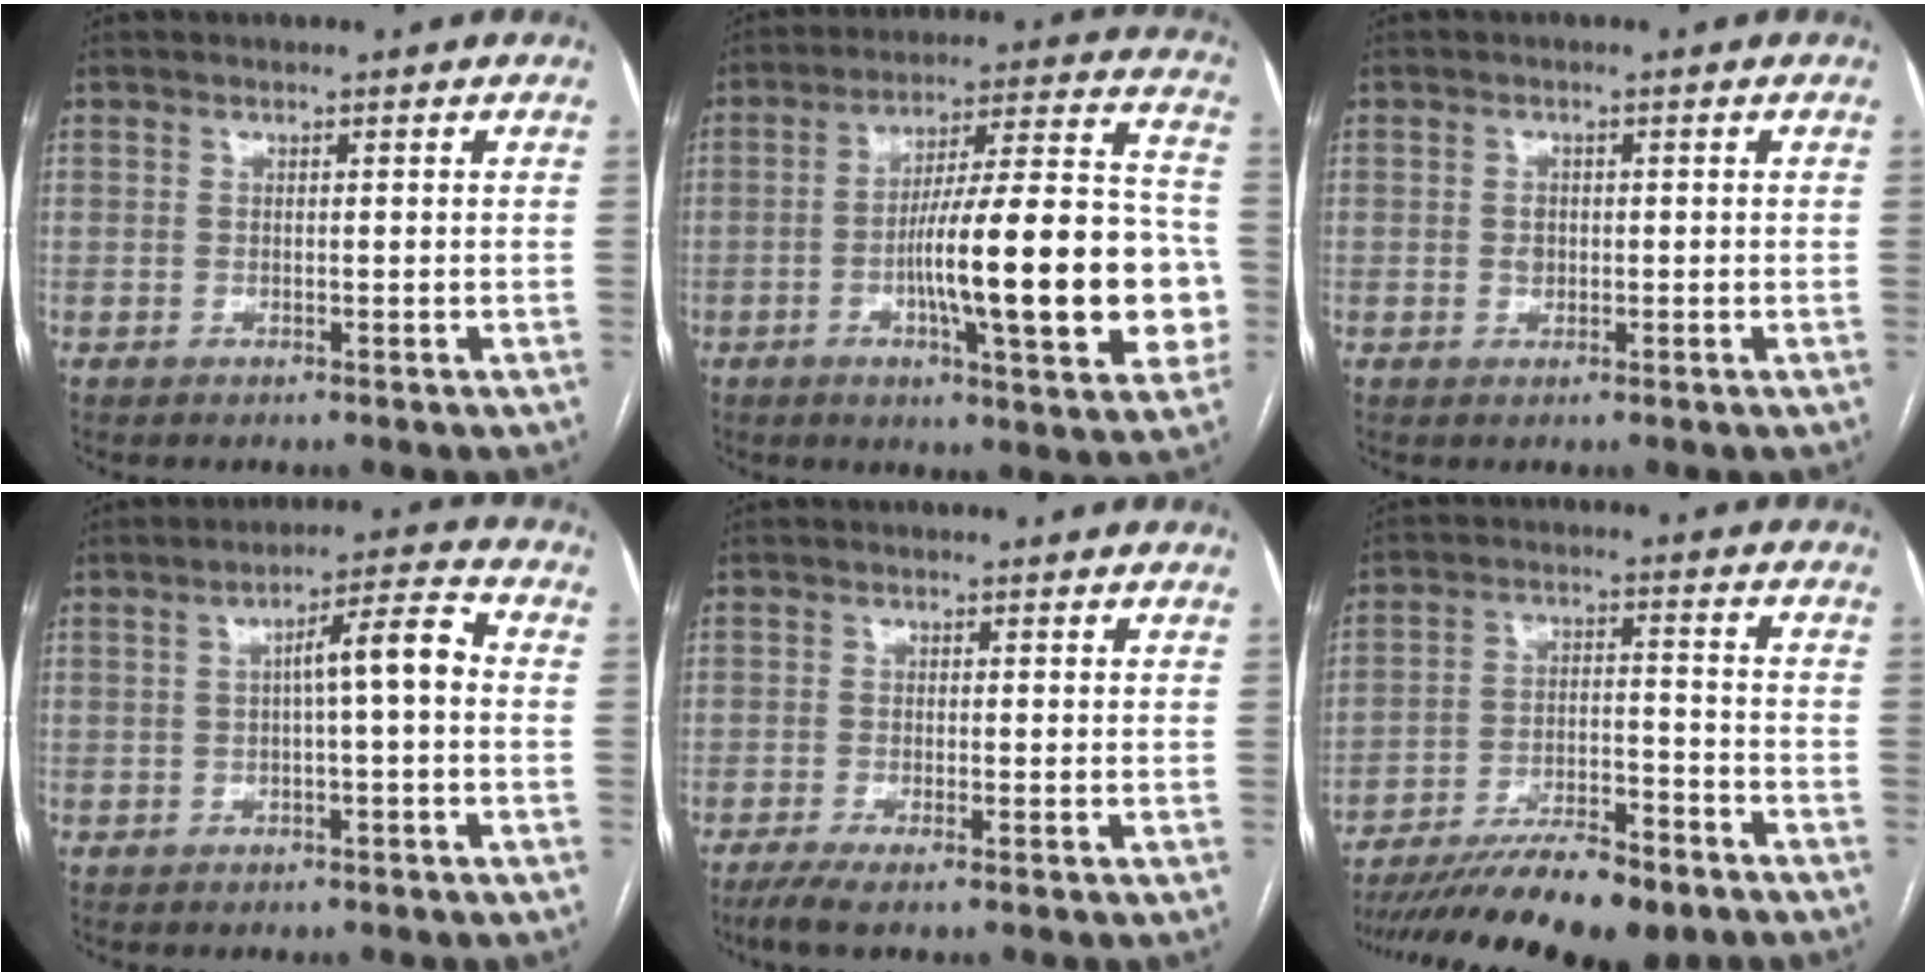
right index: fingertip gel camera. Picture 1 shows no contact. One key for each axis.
{"total": 21.4, "fx": -4.4, "fy": 3.4, "fz": 20.7, "tx": -0.266, "ty": 0.027, "tz": -0.059}
{"total": 1.5, "fx": -0.1, "fy": 1.2, "fz": 0.9, "tx": -0.014, "ty": 0.002, "tz": 0.001}
{"total": 6.1, "fx": 0.0, "fy": 0.6, "fz": 6.0, "tx": -0.092, "ty": 0.019, "tz": 0.000}
{"total": 3.7, "fx": -2.6, "fy": 0.2, "fz": 2.6, "tx": -0.043, "ty": -0.008, "tz": -0.047}
{"total": 17.6, "fx": -14.2, "fy": 3.5, "fz": 9.7, "tx": -0.148, "ty": -0.003, "tz": -0.230}